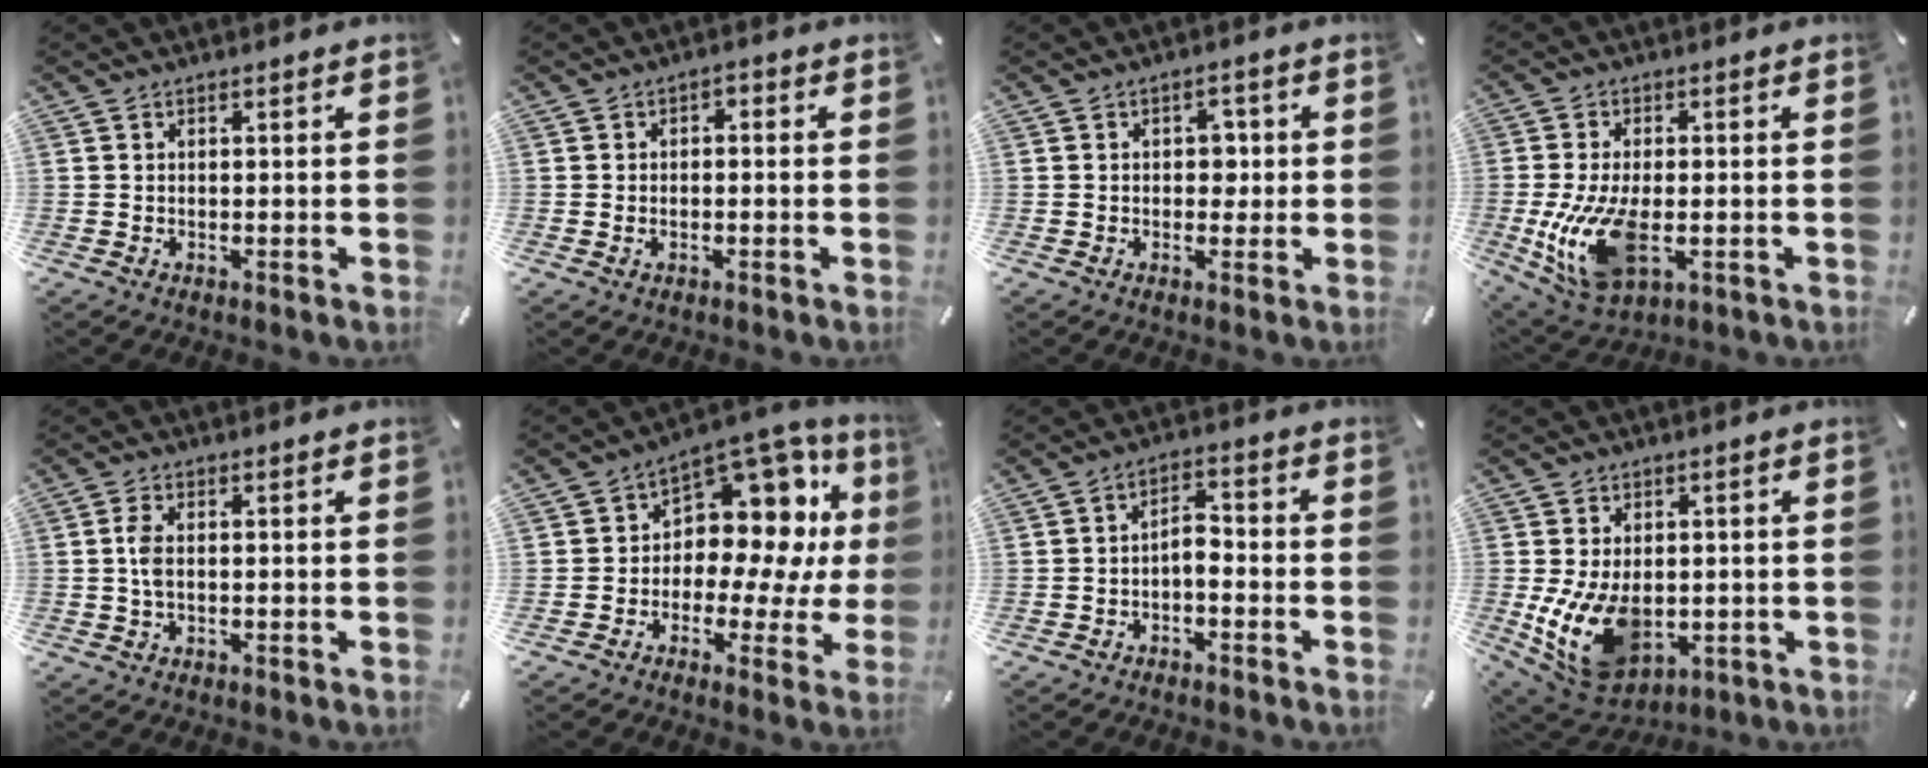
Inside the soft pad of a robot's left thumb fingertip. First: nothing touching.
{"total": 2.2, "force": [-0.9, 1.4, 1.4], "torque": [-0.017, 0.003, -0.021]}
{"total": 3.7, "force": [-0.1, 2.8, 2.4], "torque": [-0.023, 0.001, -0.012]}
{"total": 14.6, "force": [-2.4, 8.0, 11.9], "torque": [-0.258, -0.019, -0.037]}
{"total": 3.5, "force": [0.0, 1.7, 3.1], "torque": [-0.066, 0.002, -0.003]}
{"total": 12.2, "force": [4.1, 8.7, 7.6], "torque": [-0.099, -0.053, 0.074]}
{"total": 4.3, "force": [-2.1, 2.2, 3.0], "torque": [-0.052, 0.018, -0.042]}
{"total": 13.7, "force": [-1.9, 9.5, 9.7], "torque": [-0.186, -0.006, -0.027]}